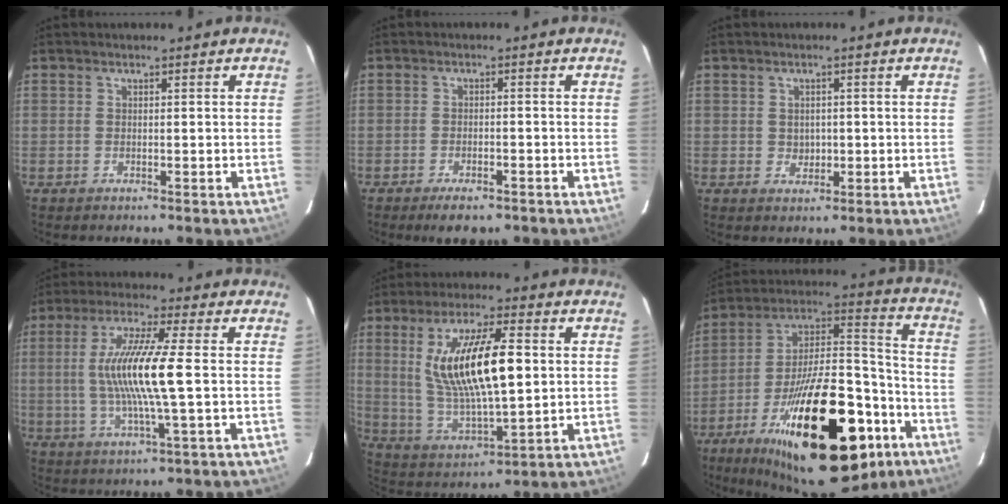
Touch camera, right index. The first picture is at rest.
{"total": 5.1, "force": [-3.7, 2.0, 2.9], "torque": [-0.061, -0.009, -0.052]}
{"total": 2.4, "force": [0.0, 2.3, 0.8], "torque": [-0.010, 0.003, 0.006]}
{"total": 13.0, "force": [-0.1, 0.4, 13.0], "torque": [-0.247, -0.003, -0.002]}
{"total": 17.6, "force": [3.0, 5.5, 16.4], "torque": [-0.311, 0.000, 0.068]}
{"total": 34.5, "force": [-18.3, 14.7, 25.2], "torque": [-0.404, 0.021, -0.264]}